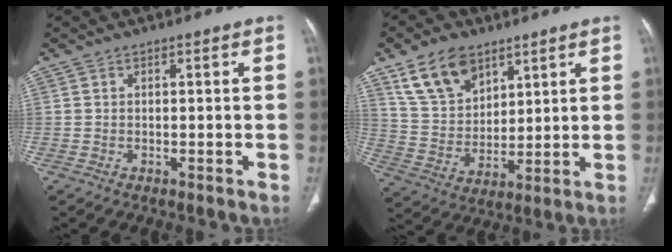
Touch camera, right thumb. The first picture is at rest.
{"total": 12.7, "force": [7.9, 7.8, 6.2], "torque": [-0.092, -0.031, 0.159]}